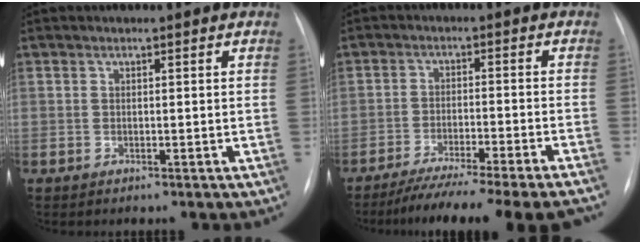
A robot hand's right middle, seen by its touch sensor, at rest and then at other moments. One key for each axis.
{"total": 16.6, "fx": -14.4, "fy": -0.7, "fz": 8.2, "tx": -0.101, "ty": -0.035, "tz": -0.211}